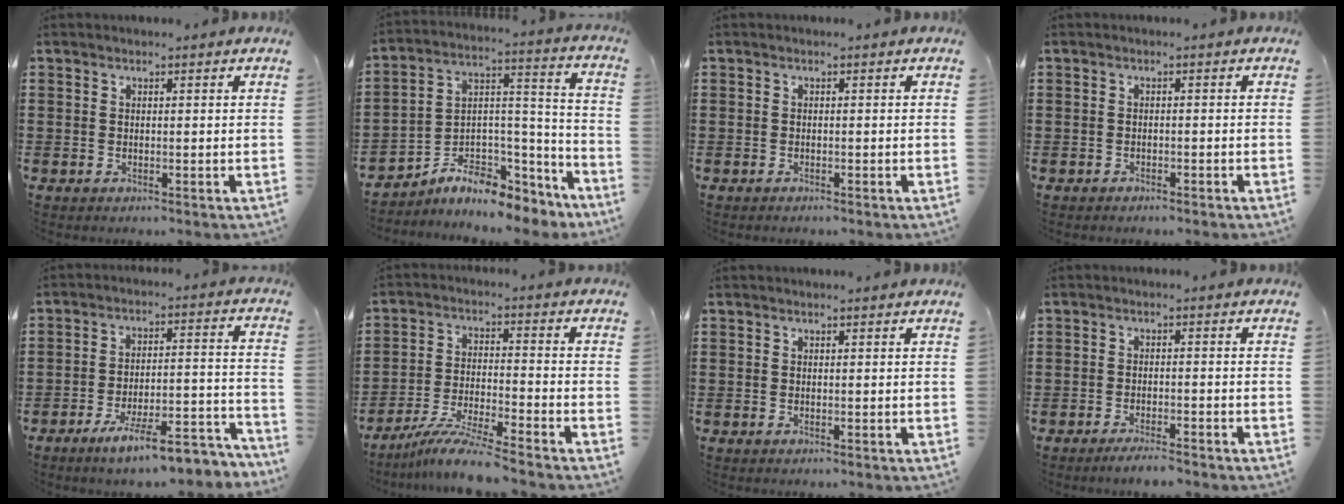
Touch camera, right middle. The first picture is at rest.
{"total": 6.5, "force": [-5.7, 2.5, 2.0], "torque": [-0.047, -0.009, -0.110]}
{"total": 0.6, "force": [-0.6, 0.0, 0.0], "torque": [-0.002, -0.001, -0.013]}
{"total": 1.0, "force": [-1.0, 0.2, 0.0], "torque": [-0.004, 0.000, -0.022]}
{"total": 10.4, "force": [-8.3, 1.2, 6.1], "torque": [-0.099, 0.014, -0.152]}
{"total": 8.0, "force": [-7.0, -0.2, 3.8], "torque": [-0.072, -0.010, -0.133]}
{"total": 0.0}
{"total": 2.5, "force": [-2.3, -0.1, 0.9], "torque": [-0.016, -0.002, -0.042]}